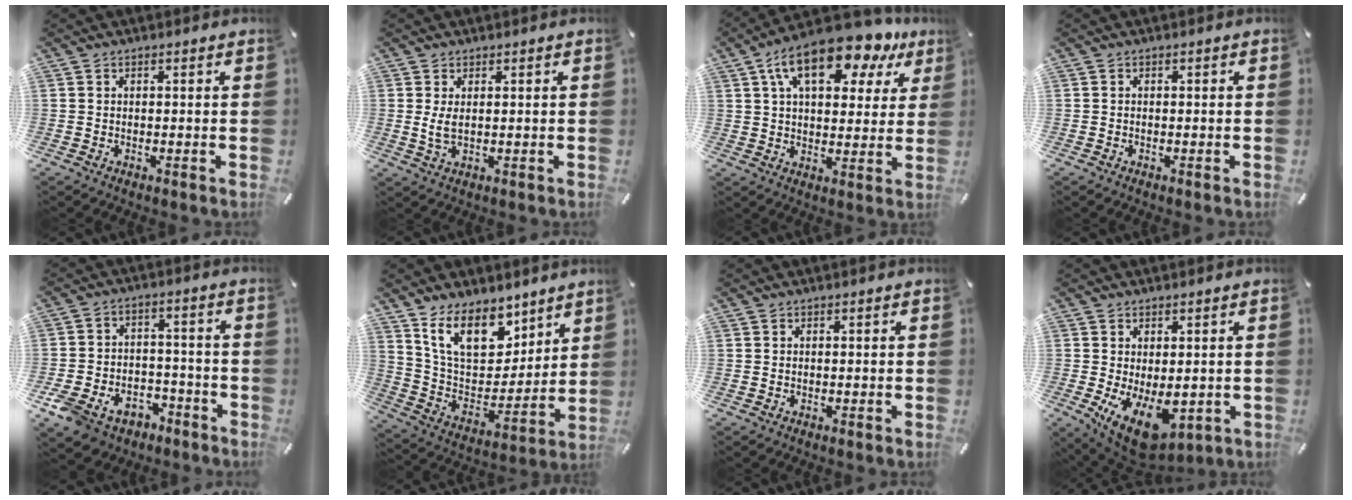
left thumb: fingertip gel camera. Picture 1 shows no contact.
{"total": 3.4, "force": [0.7, 1.5, 3.0], "torque": [-0.065, -0.005, 0.007]}
{"total": 16.4, "force": [9.8, 7.6, 10.7], "torque": [-0.181, -0.040, 0.166]}
{"total": 0.0}
{"total": 8.9, "force": [-5.3, 6.3, 3.3], "torque": [-0.067, 0.040, -0.096]}
{"total": 16.3, "force": [11.1, 9.1, 7.8], "torque": [-0.147, -0.064, 0.208]}
{"total": 0.0}
{"total": 10.1, "force": [-2.3, 5.7, 8.0], "torque": [-0.130, -0.001, -0.032]}